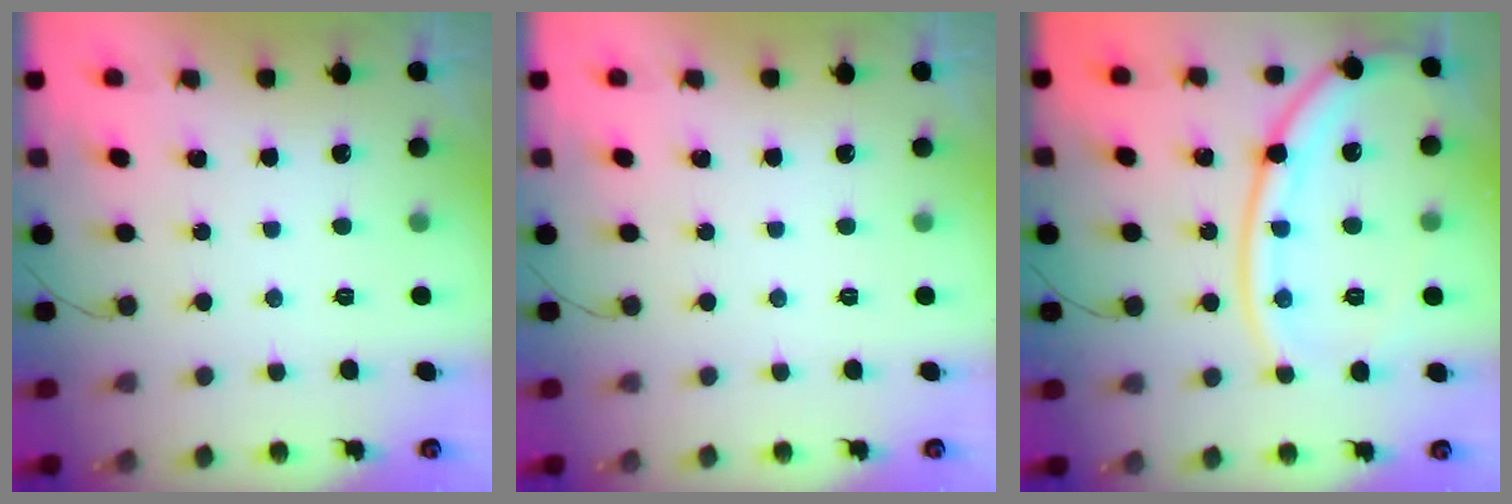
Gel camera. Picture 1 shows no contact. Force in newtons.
{"total": 0.0}
{"total": 18.4, "press": 18.3, "slide": 2.0}